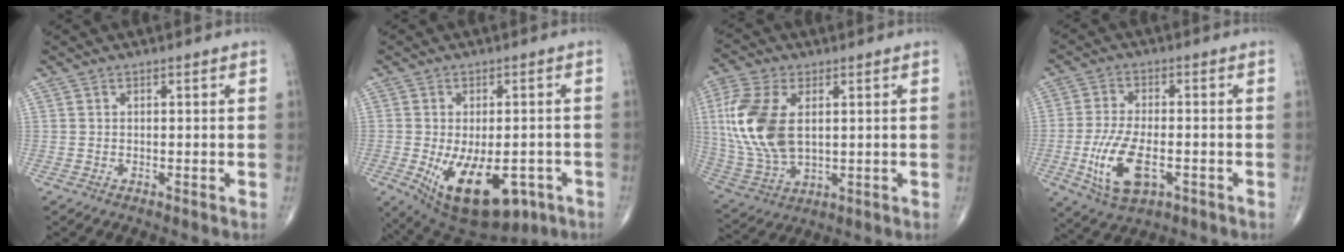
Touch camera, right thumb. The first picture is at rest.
{"total": 17.2, "force": [-6.6, 9.0, 13.0], "torque": [-0.205, -0.004, -0.077]}
{"total": 16.5, "force": [2.6, 9.4, 13.3], "torque": [-0.299, -0.010, 0.055]}
{"total": 11.2, "force": [-3.3, 5.4, 9.2], "torque": [-0.185, 0.002, -0.053]}